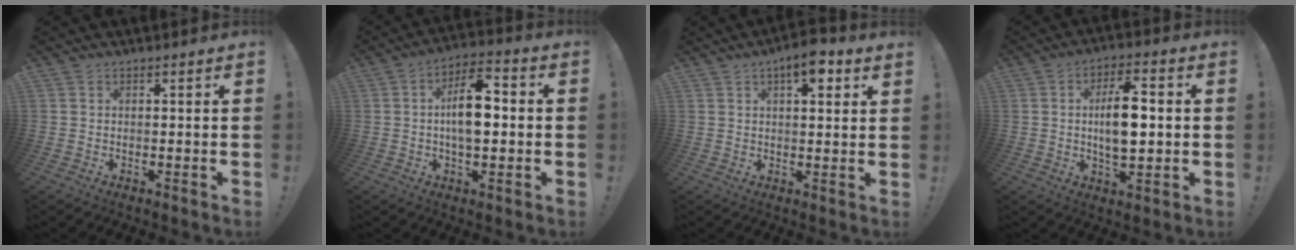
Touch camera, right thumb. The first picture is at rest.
{"total": 11.8, "force": [0.0, 6.2, 10.0], "torque": [-0.163, 0.013, -0.004]}
{"total": 6.5, "force": [3.4, 2.2, 5.1], "torque": [-0.065, -0.015, 0.051]}
{"total": 11.7, "force": [0.6, 5.2, 10.5], "torque": [-0.179, 0.002, 0.005]}